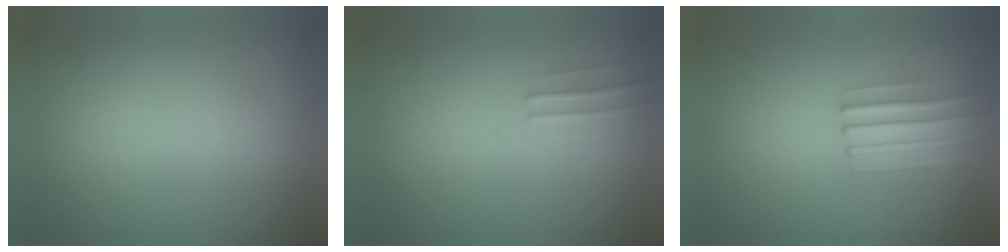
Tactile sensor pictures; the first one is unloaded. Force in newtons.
{"total": 1.1}
{"total": 2.1}